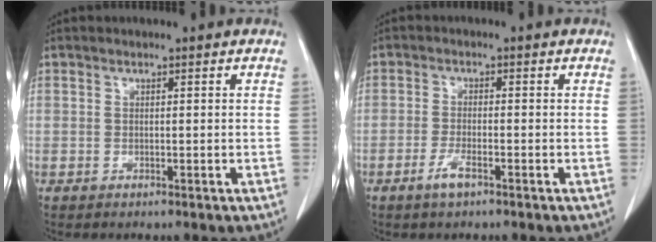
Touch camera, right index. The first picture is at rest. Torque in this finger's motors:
{"motor_torque": [0.23, -0.13, 0.05, 0.02]}